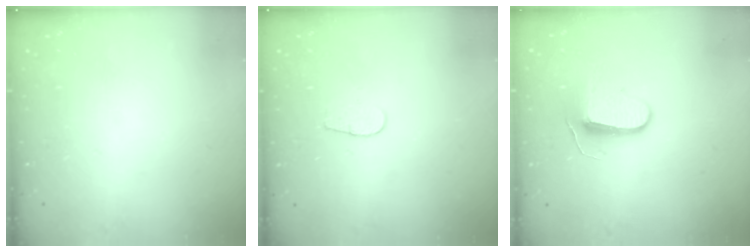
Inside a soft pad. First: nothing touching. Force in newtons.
{"total": 4.4, "press": 4.4, "slide": 0.3}
{"total": 8.7, "press": 8.6, "slide": 0.5}